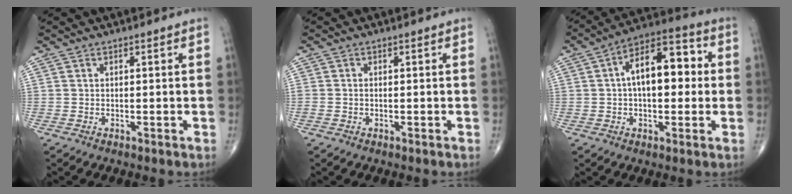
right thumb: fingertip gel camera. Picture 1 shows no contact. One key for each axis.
{"total": 0.5, "fx": -0.1, "fy": 0.3, "fz": 0.4, "tx": -0.009, "ty": 0.001, "tz": -0.002}
{"total": 13.9, "fx": 1.5, "fy": 7.3, "fz": 11.7, "tx": -0.156, "ty": 0.034, "tz": 0.012}